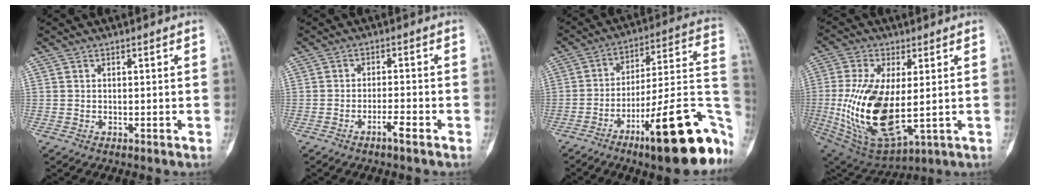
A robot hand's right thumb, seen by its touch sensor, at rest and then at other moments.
{"total": 2.8, "force": [-1.9, 0.2, 2.1], "torque": [-0.043, 0.010, -0.036]}
{"total": 24.8, "force": [-11.2, 6.1, 21.3], "torque": [-0.234, 0.070, -0.161]}
{"total": 19.1, "force": [-0.7, 8.9, 16.9], "torque": [-0.339, -0.017, 0.013]}